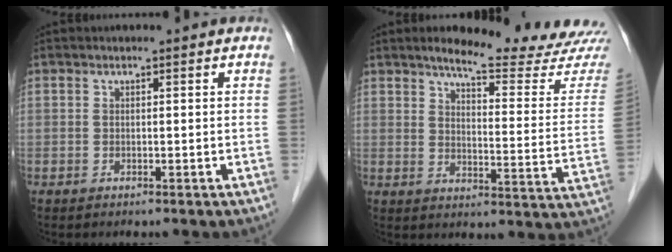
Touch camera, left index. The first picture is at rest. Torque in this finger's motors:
{"motor_torque": [0.55, -0.64, 0.28, 0.03]}